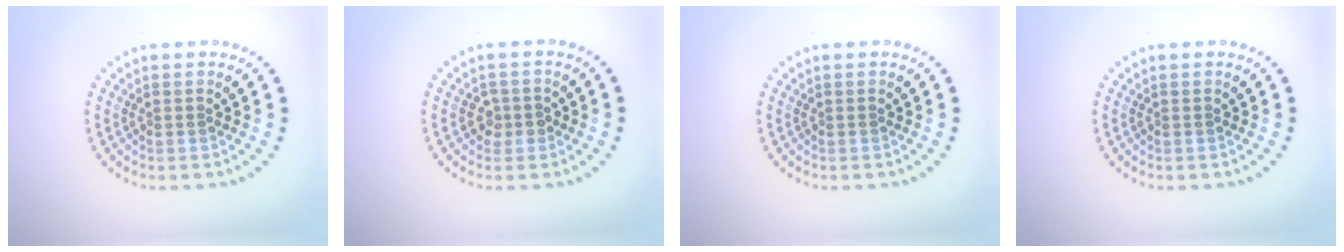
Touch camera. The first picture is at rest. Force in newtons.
{"total": 1.5, "press": 1.4, "slide": 0.4}
{"total": 0.0}
{"total": 0.0}